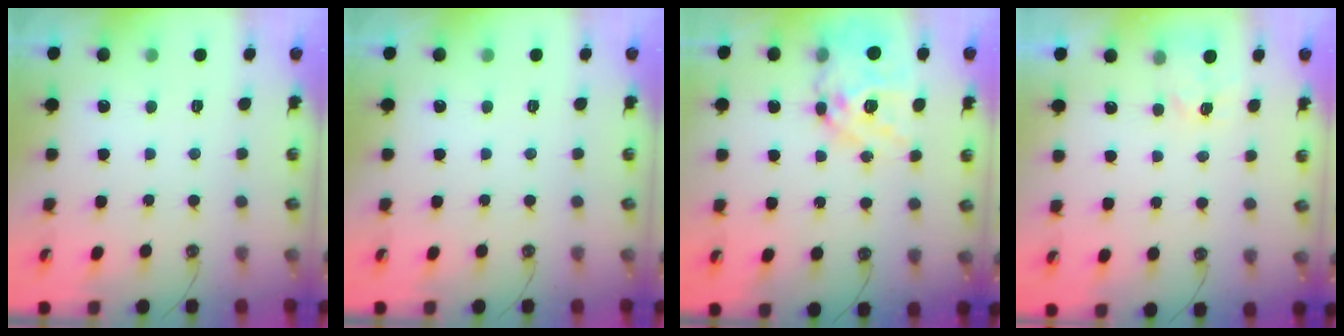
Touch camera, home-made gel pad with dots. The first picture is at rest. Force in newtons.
{"total": 0.0}
{"total": 18.0, "press": 17.9, "slide": 1.8}
{"total": 3.1, "press": 3.1, "slide": 0.4}